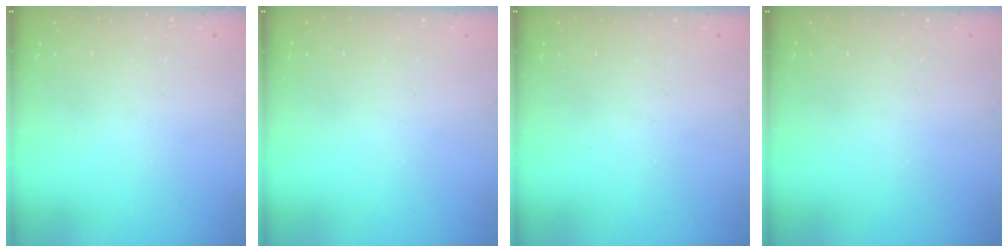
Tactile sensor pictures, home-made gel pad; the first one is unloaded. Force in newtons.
{"total": 0.0}
{"total": 0.0}
{"total": 0.0}